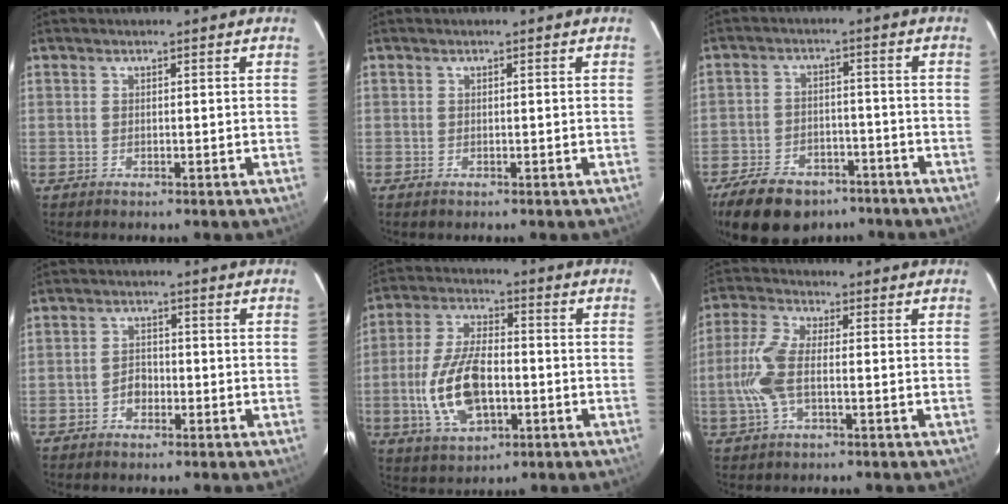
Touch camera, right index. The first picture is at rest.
{"total": 0.0}
{"total": 16.5, "force": [-11.6, 9.1, 7.4], "torque": [-0.182, 0.000, -0.170]}
{"total": 2.5, "force": [-1.3, 1.9, 1.0], "torque": [-0.020, 0.008, -0.020]}
{"total": 13.9, "force": [-3.1, 7.1, 11.6], "torque": [-0.242, -0.001, -0.049]}
{"total": 8.5, "force": [-1.3, 3.3, 7.7], "torque": [-0.174, 0.007, -0.029]}